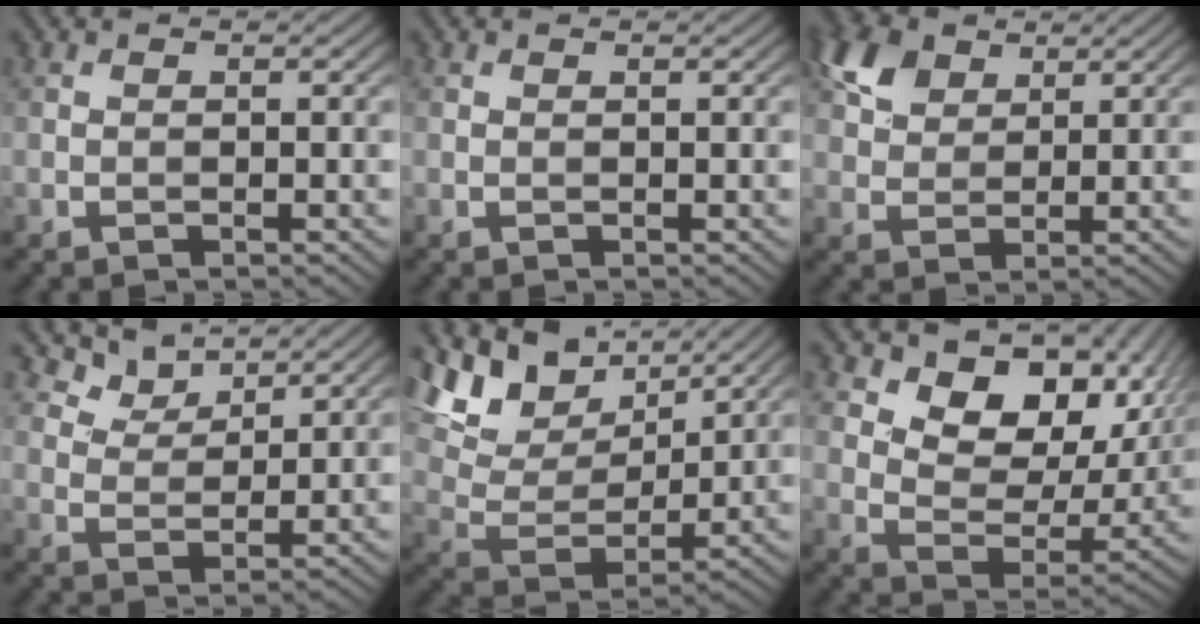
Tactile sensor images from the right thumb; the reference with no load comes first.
{"total": 0.0}
{"total": 6.0, "force": [3.4, 3.9, 3.1], "torque": [-0.076, 0.010, 0.066]}
{"total": 4.5, "force": [3.7, 2.0, 1.7], "torque": [-0.046, -0.002, 0.075]}
{"total": 12.6, "force": [7.9, 6.2, 7.6], "torque": [-0.186, 0.015, 0.124]}
{"total": 12.4, "force": [5.8, 7.8, 7.7], "torque": [-0.133, -0.001, 0.091]}